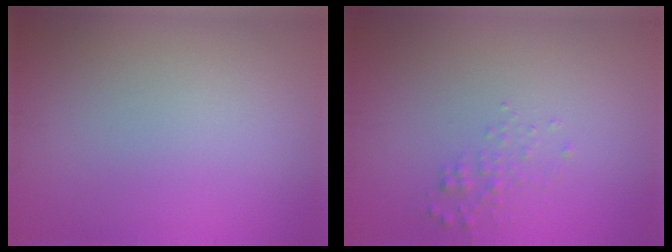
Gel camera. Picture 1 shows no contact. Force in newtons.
{"total": 1.1, "press": 1.1, "slide": 0.0}